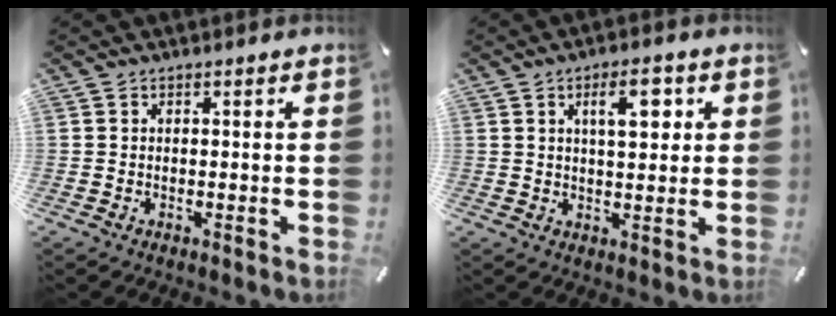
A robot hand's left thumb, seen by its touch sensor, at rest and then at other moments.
{"total": 7.5, "force": [2.8, 3.2, 6.2], "torque": [-0.089, -0.008, 0.039]}